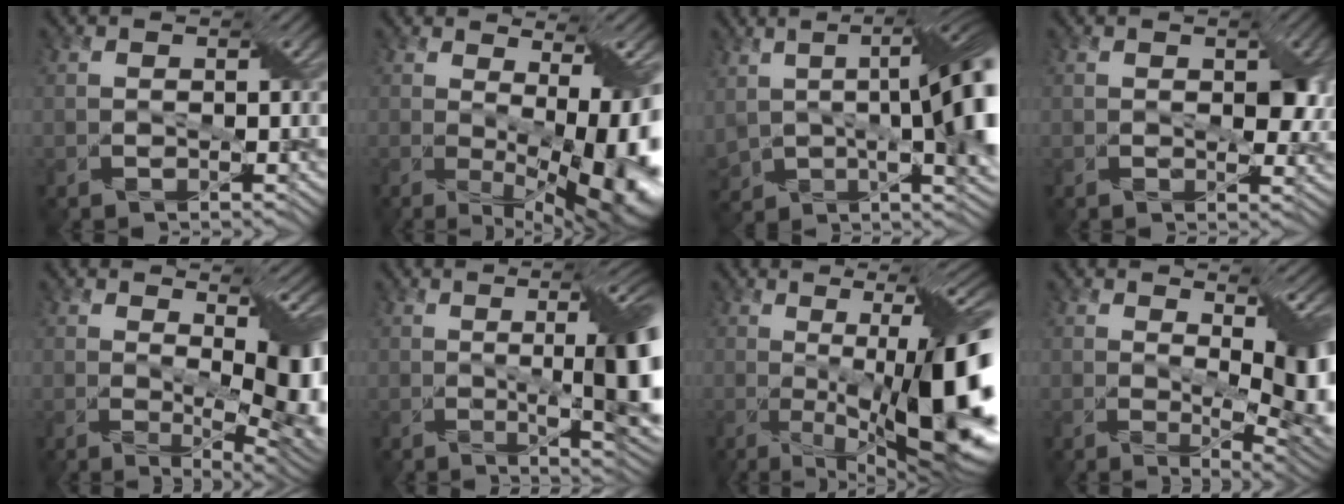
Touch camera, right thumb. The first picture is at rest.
{"total": 11.4, "force": [-0.6, 4.0, 10.7], "torque": [-0.141, -0.020, 0.008]}
{"total": 15.8, "force": [-0.1, 6.5, 14.4], "torque": [-0.247, -0.023, 0.010]}
{"total": 3.9, "force": [0.9, 2.2, 3.1], "torque": [-0.047, -0.007, 0.013]}
{"total": 10.7, "force": [1.3, 4.9, 9.5], "torque": [-0.127, -0.017, 0.035]}
{"total": 12.8, "force": [-0.4, 3.3, 12.4], "torque": [-0.153, -0.005, -0.001]}
{"total": 16.6, "force": [-1.4, 4.2, 16.0], "torque": [-0.217, -0.018, -0.011]}
{"total": 9.4, "force": [1.5, 3.7, 8.5], "torque": [-0.123, -0.013, 0.031]}